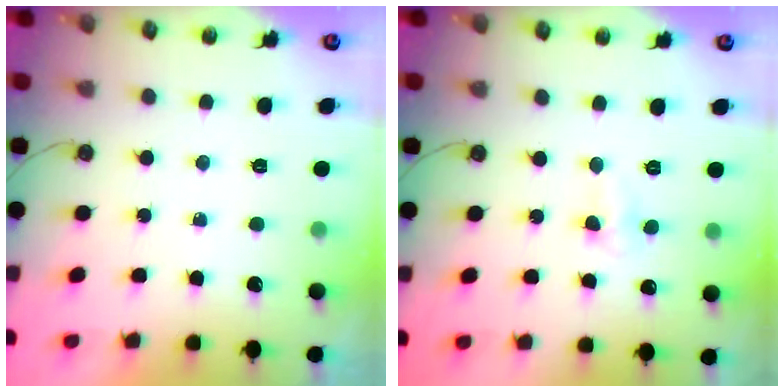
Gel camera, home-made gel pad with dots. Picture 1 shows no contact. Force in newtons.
{"total": 3.5, "press": 3.5, "slide": 0.5}